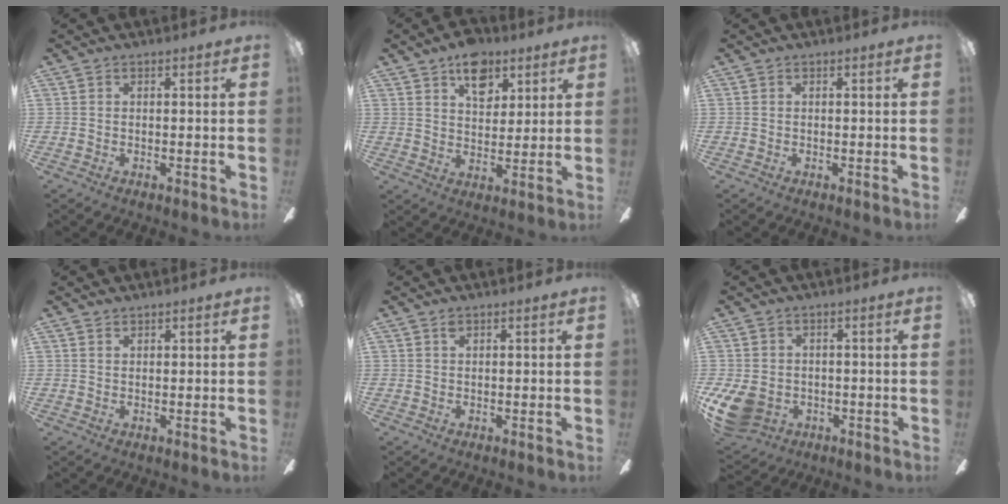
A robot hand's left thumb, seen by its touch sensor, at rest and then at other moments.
{"total": 9.9, "force": [5.9, 6.1, 5.2], "torque": [-0.061, -0.019, 0.103]}
{"total": 0.0}
{"total": 1.1, "force": [1.0, 0.5, 0.1], "torque": [-0.004, -0.001, 0.020]}
{"total": 1.0, "force": [0.7, 0.4, 0.6], "torque": [-0.014, 0.001, 0.012]}
{"total": 8.8, "force": [-2.8, 6.8, 4.8], "torque": [-0.113, 0.011, -0.051]}